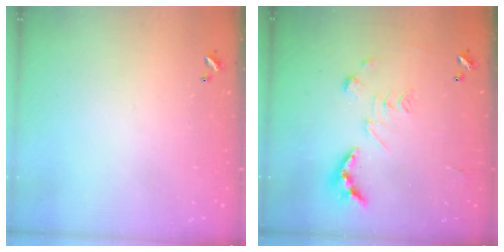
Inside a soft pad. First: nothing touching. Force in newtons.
{"total": 2.5, "press": 2.0, "slide": 1.5}